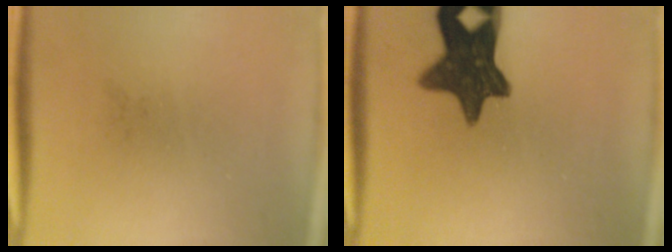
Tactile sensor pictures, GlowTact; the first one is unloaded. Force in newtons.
{"total": 13.0}